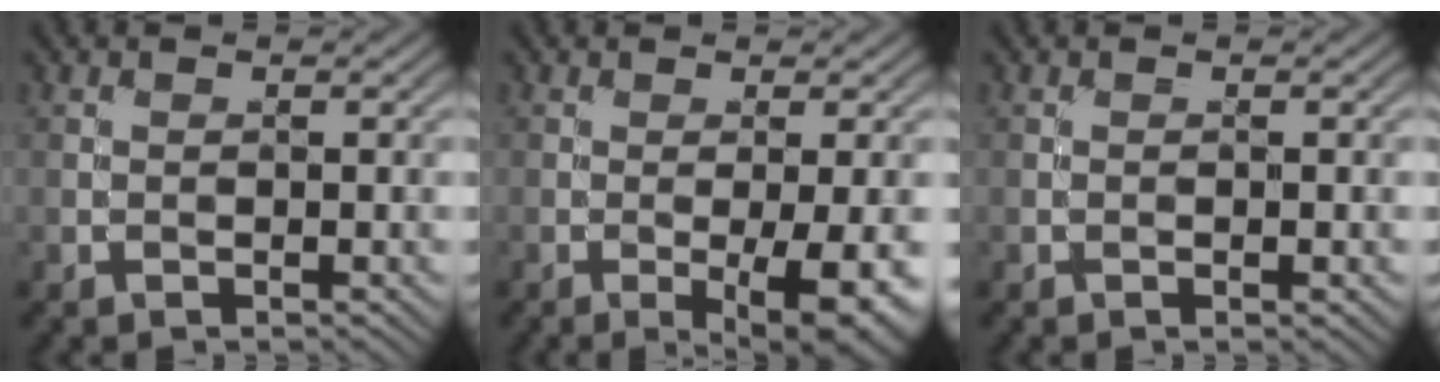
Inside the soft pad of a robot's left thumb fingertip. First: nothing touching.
{"total": 6.3, "force": [-2.0, 1.5, 5.8], "torque": [-0.090, -0.008, -0.019]}
{"total": 0.7, "force": [-0.2, 0.2, 0.7], "torque": [-0.011, 0.001, -0.004]}